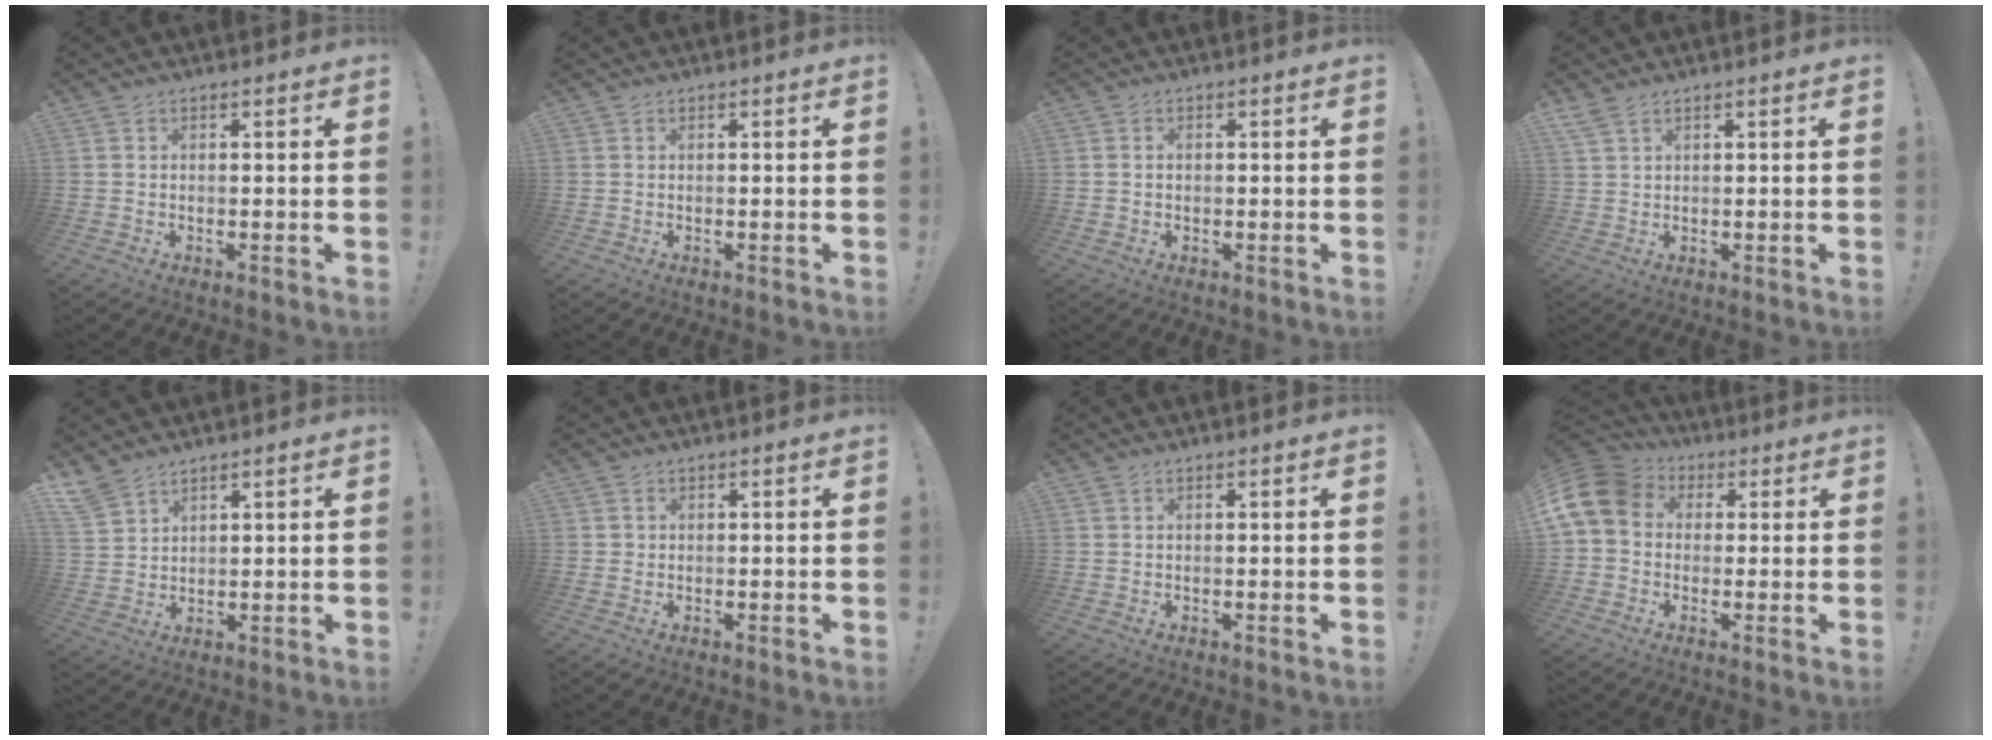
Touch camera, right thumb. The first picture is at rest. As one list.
[{"total": 0.0}, {"total": 1.0, "force": [-0.1, 0.8, 0.7], "torque": [-0.013, 0.005, -0.003]}, {"total": 3.1, "force": [2.3, 0.9, 1.8], "torque": [-0.043, -0.007, 0.046]}, {"total": 5.9, "force": [5.0, 2.1, 2.3], "torque": [-0.052, -0.024, 0.099]}, {"total": 1.0, "force": [0.2, 0.9, 0.3], "torque": [-0.007, 0.005, 0.004]}, {"total": 0.0}, {"total": 11.8, "force": [2.3, 9.1, 7.1], "torque": [-0.142, 0.002, 0.048]}]